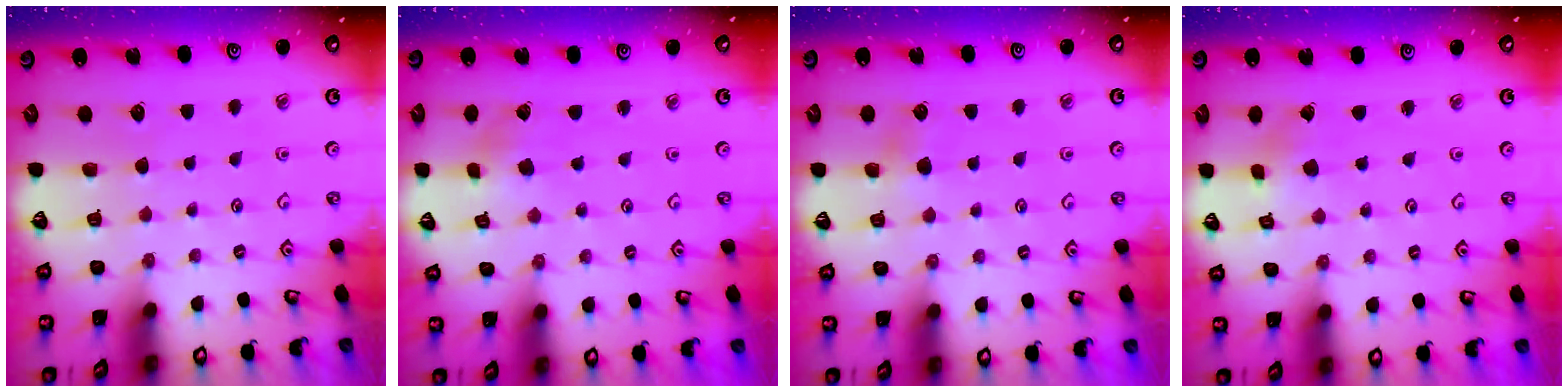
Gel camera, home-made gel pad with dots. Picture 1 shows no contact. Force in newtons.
{"total": 2.0, "press": 2.0, "slide": 0.4}
{"total": 3.8, "press": 3.7, "slide": 0.8}
{"total": 0.7, "press": 0.7, "slide": 0.1}